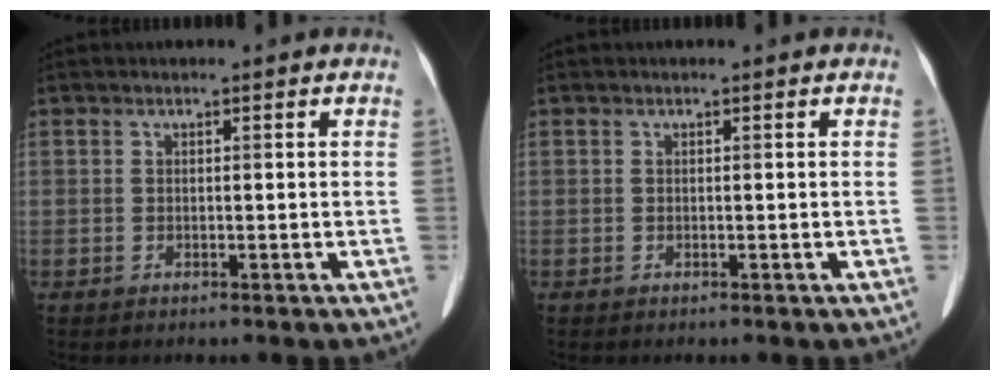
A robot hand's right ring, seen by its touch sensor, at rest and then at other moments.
{"total": 0.0}